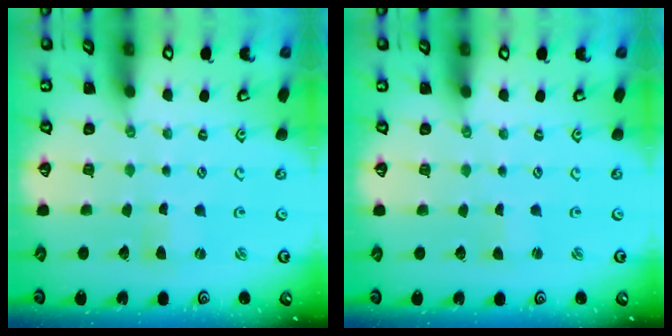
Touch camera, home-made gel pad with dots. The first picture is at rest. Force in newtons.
{"total": 0.0}